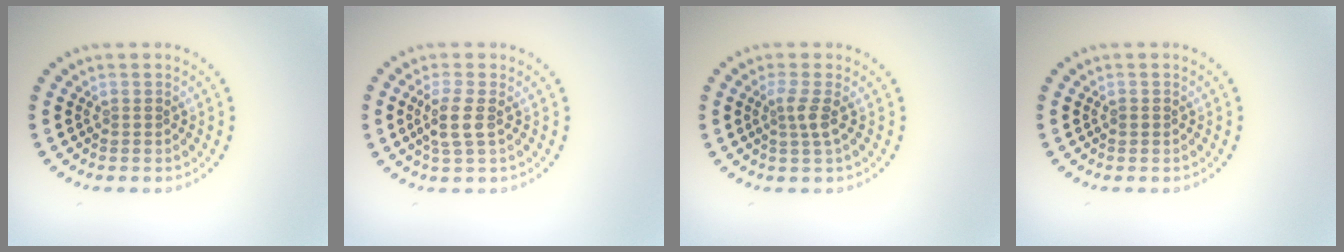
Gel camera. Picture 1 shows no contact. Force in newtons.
{"total": 2.4, "press": 2.0, "slide": 1.3}
{"total": 1.8, "press": 1.3, "slide": 1.3}
{"total": 0.6, "press": 0.6, "slide": 0.2}